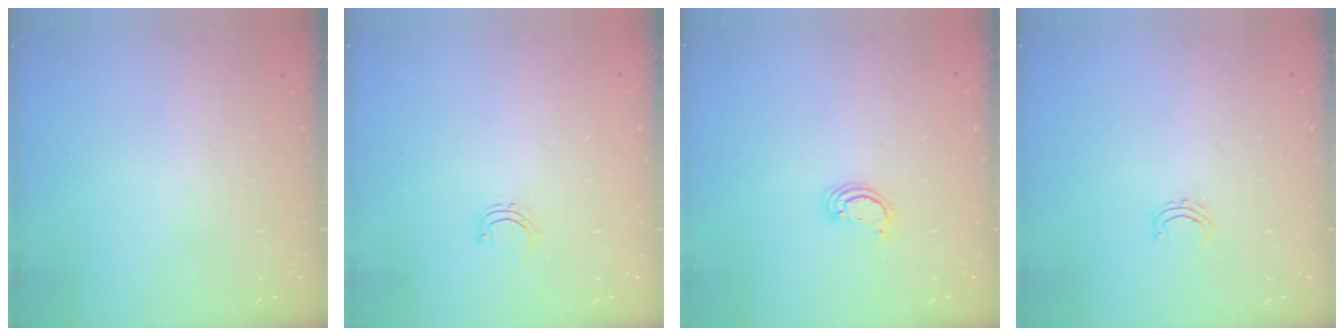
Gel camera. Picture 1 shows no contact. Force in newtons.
{"total": 4.3, "press": 4.3, "slide": 0.3}
{"total": 2.4, "press": 2.4, "slide": 0.3}
{"total": 3.9, "press": 3.9, "slide": 0.3}